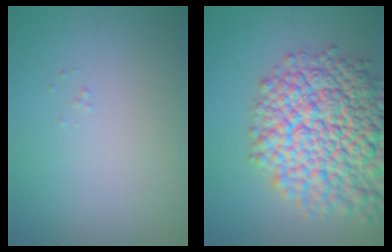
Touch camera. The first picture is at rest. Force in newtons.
{"total": 13.3, "press": 13.3, "slide": 0.6}